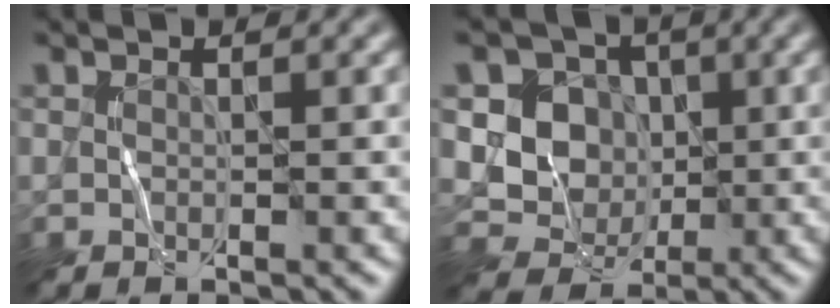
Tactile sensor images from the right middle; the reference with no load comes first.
{"total": 5.7, "force": [0.7, 5.2, 2.2], "torque": [-0.032, 0.000, 0.002]}